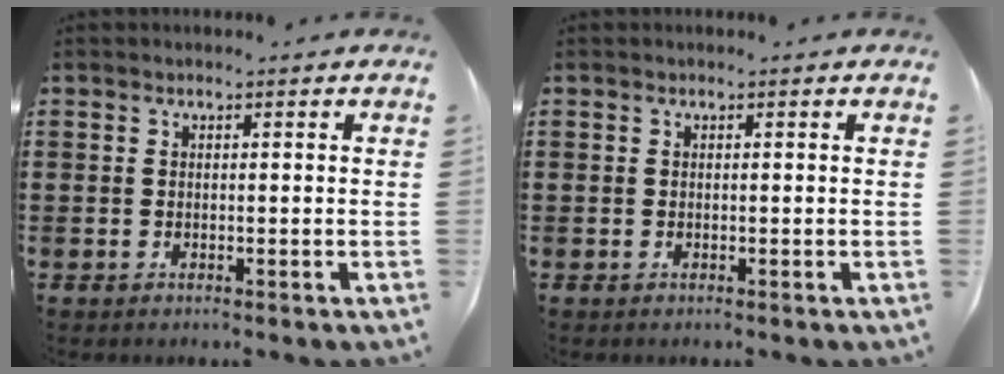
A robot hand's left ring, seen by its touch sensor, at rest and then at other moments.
{"total": 0.0}